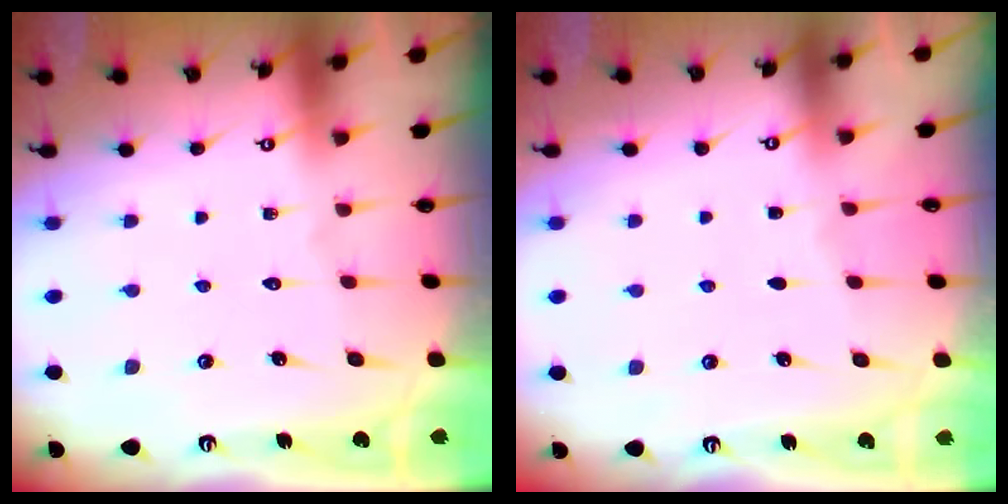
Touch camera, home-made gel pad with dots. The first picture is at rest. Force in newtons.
{"total": 2.3, "press": 2.3, "slide": 0.3}